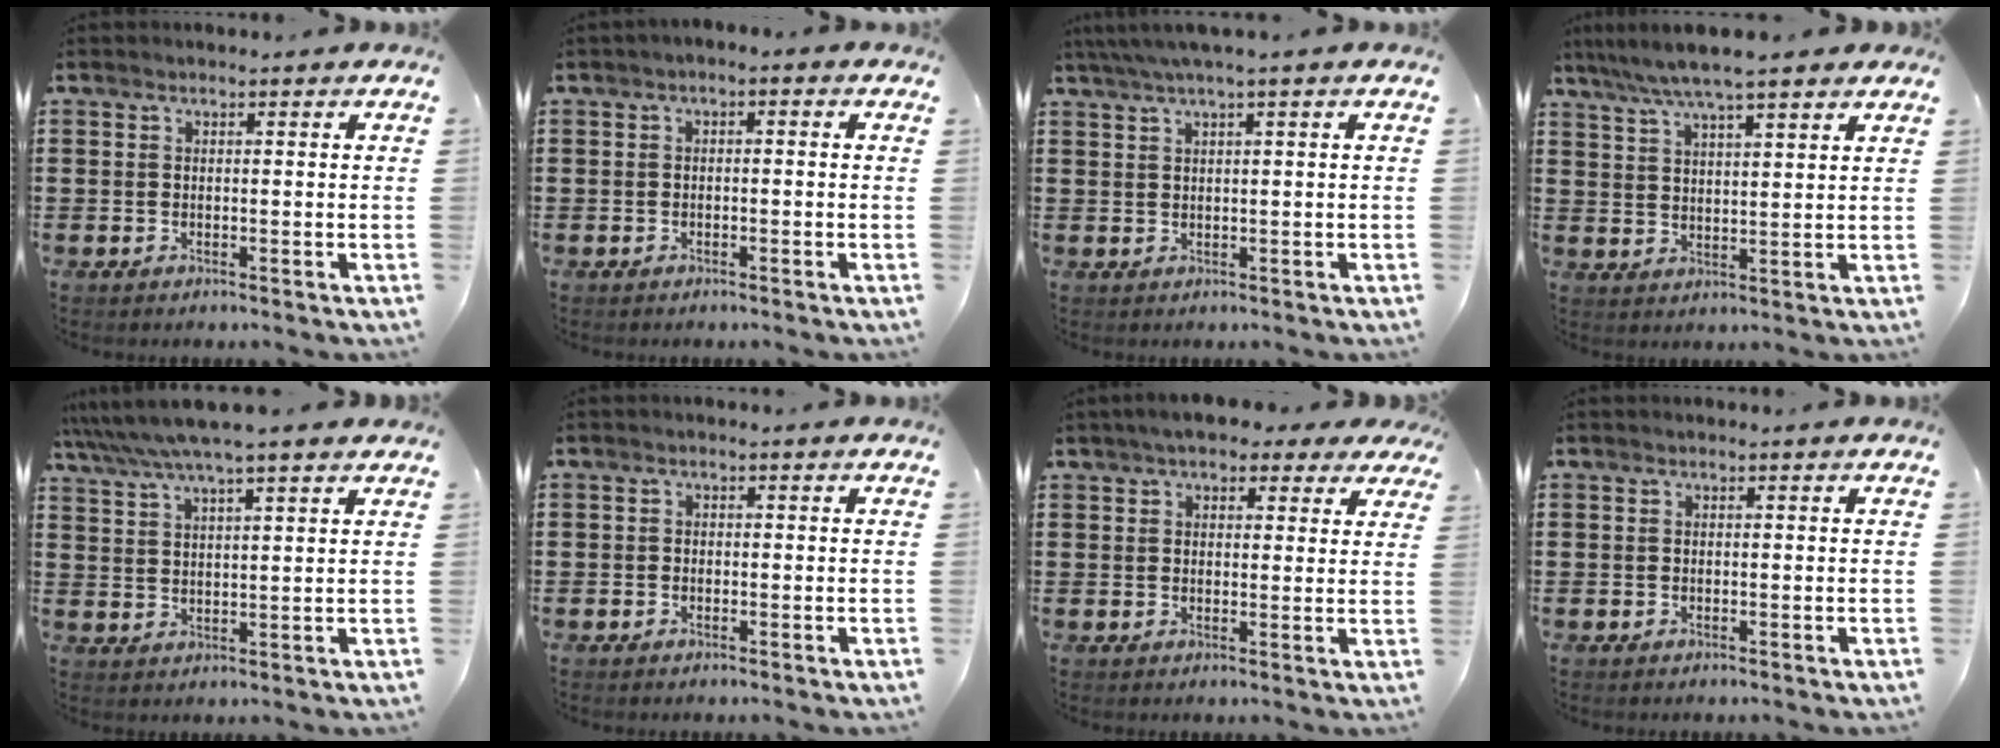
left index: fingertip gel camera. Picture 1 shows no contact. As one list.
[{"total": 1.2, "force": [-1.0, 0.3, 0.5], "torque": [-0.011, 0.000, -0.021]}, {"total": 2.1, "force": [1.1, -0.1, 1.8], "torque": [-0.034, 0.000, 0.019]}, {"total": 6.2, "force": [5.0, 0.5, 3.6], "torque": [-0.083, -0.012, 0.088]}, {"total": 5.8, "force": [4.9, 0.3, 3.0], "torque": [-0.075, -0.017, 0.085]}, {"total": 0.8, "force": [-0.5, 0.6, 0.2], "torque": [-0.005, 0.001, -0.010]}, {"total": 4.7, "force": [3.8, 1.6, 2.2], "torque": [-0.049, 0.003, 0.068]}, {"total": 0.0}]